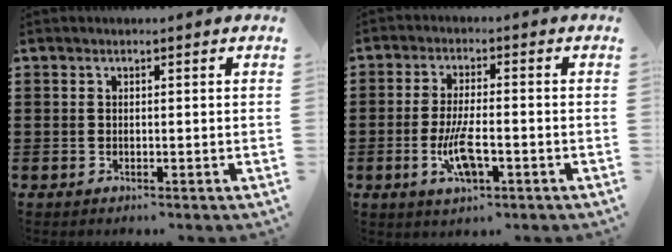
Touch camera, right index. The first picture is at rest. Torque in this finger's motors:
{"motor_torque": [1.43, 0.71, 0.27, 0.12]}